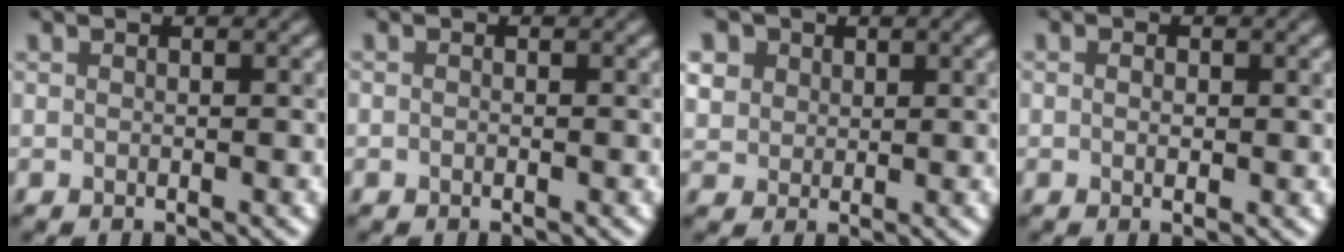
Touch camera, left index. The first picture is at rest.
{"total": 0.0}
{"total": 5.3, "force": [2.6, 4.0, 2.3], "torque": [-0.079, 0.013, 0.043]}
{"total": 1.1, "force": [0.0, 0.6, 1.0], "torque": [-0.015, -0.001, 0.000]}